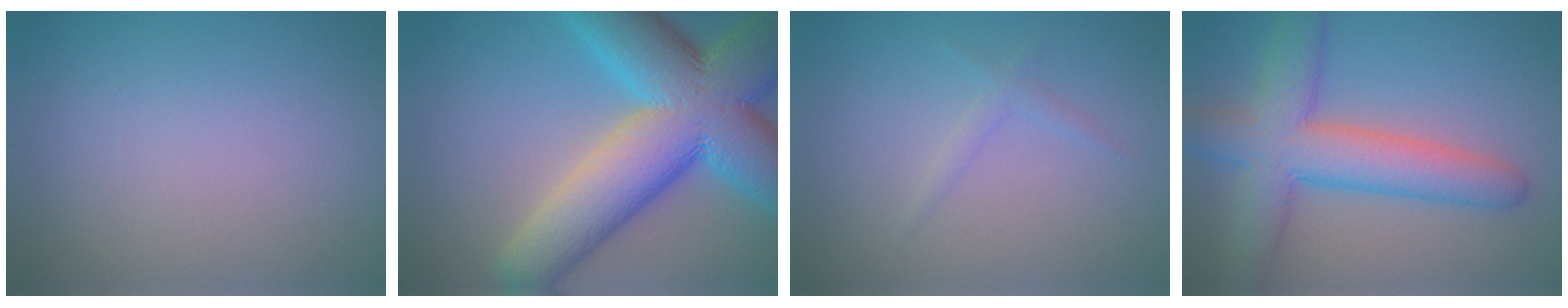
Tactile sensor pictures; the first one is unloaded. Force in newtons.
{"total": 15.2, "press": 15.2, "slide": 0.3}
{"total": 1.0, "press": 1.0, "slide": 0.0}
{"total": 7.9, "press": 7.9, "slide": 0.4}